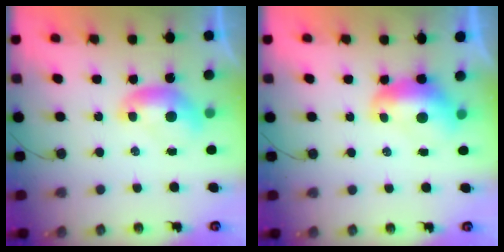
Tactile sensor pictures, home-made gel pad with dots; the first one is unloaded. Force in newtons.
{"total": 1.6, "press": 1.4, "slide": 0.7}